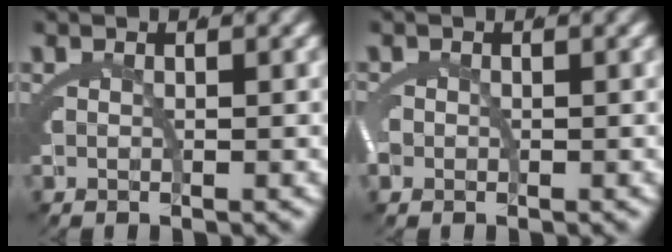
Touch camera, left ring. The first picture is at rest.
{"total": 0.6, "force": [-0.3, 0.4, 0.4], "torque": [-0.016, -0.002, -0.005]}